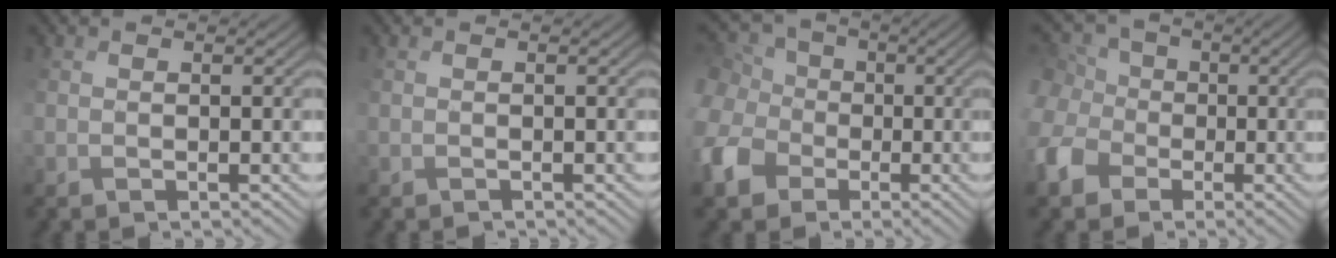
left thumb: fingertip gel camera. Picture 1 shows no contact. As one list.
[{"total": 0.5, "force": [-0.5, -0.1, -0.1], "torque": [0.009, 0.001, -0.007]}, {"total": 9.5, "force": [-0.9, 8.2, 4.7], "torque": [-0.159, -0.005, -0.020]}, {"total": 7.6, "force": [-1.0, 6.5, 3.7], "torque": [-0.114, 0.008, -0.023]}]